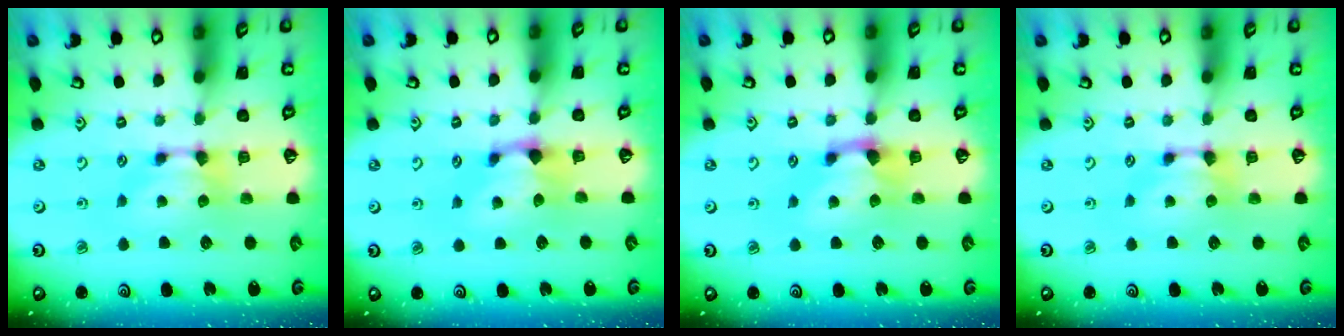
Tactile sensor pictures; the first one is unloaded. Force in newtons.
{"total": 1.0, "press": 0.2, "slide": 0.9}
{"total": 2.2, "press": 2.1, "slide": 0.9}
{"total": 0.0}